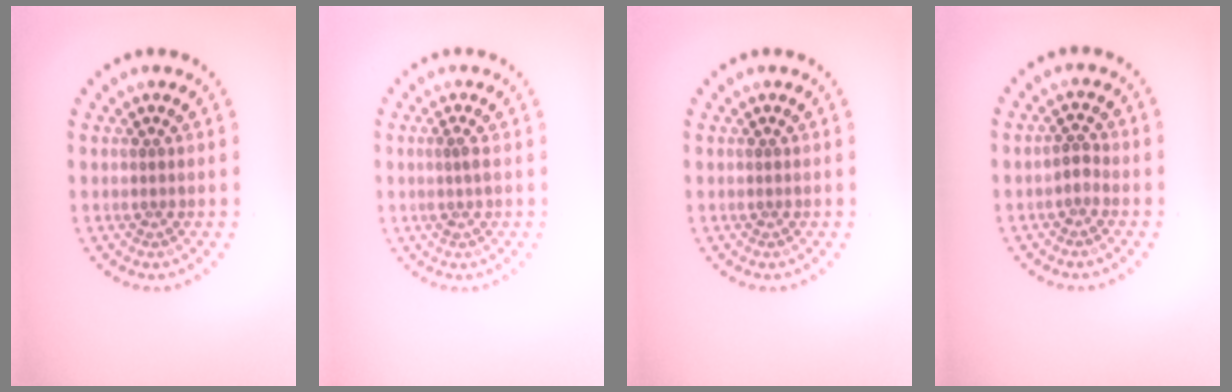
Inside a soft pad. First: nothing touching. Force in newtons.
{"total": 1.1, "press": 0.8, "slide": 0.7}
{"total": 0.0}
{"total": 0.8, "press": 0.7, "slide": 0.4}